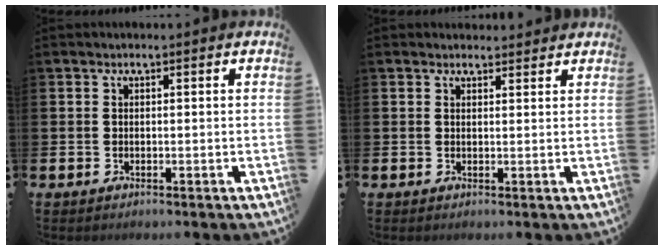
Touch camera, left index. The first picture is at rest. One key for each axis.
{"total": 1.5, "fx": 1.5, "fy": 0.4, "fz": -0.1, "tx": 0.008, "ty": -0.004, "tz": 0.025}